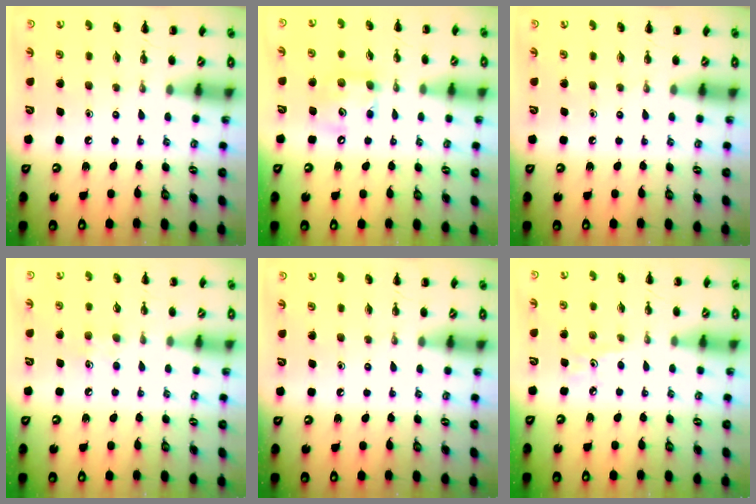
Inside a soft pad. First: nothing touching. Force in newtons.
{"total": 9.2, "press": 9.2, "slide": 1.1}
{"total": 0.0}
{"total": 5.0, "press": 4.8, "slide": 1.4}
{"total": 0.0}
{"total": 3.9, "press": 3.7, "slide": 1.2}